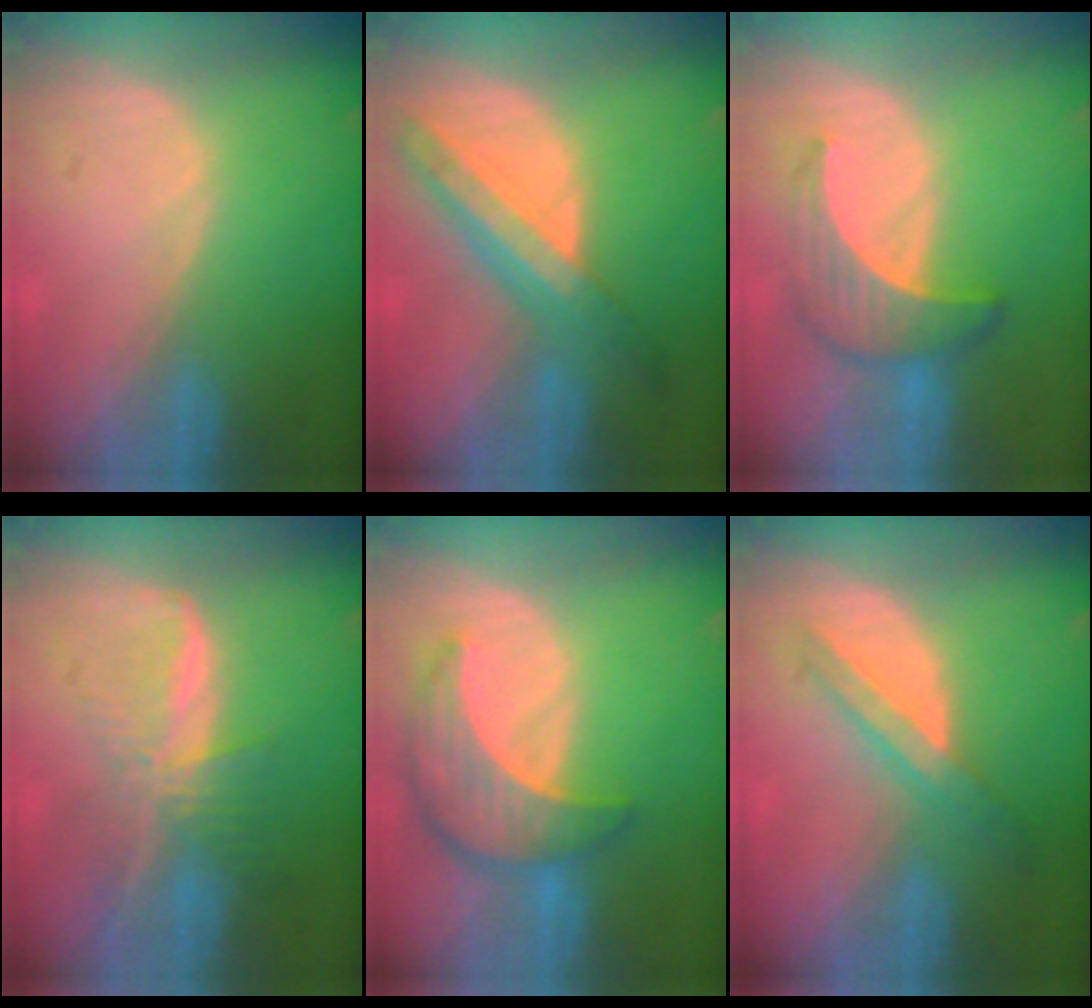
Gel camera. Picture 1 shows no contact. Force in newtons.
{"total": 8.8, "press": 7.6, "slide": 4.4}
{"total": 6.3, "press": 6.1, "slide": 1.9}
{"total": 8.0, "press": 6.8, "slide": 4.4}
{"total": 8.6, "press": 7.7, "slide": 3.8}
{"total": 6.0, "press": 5.3, "slide": 2.7}